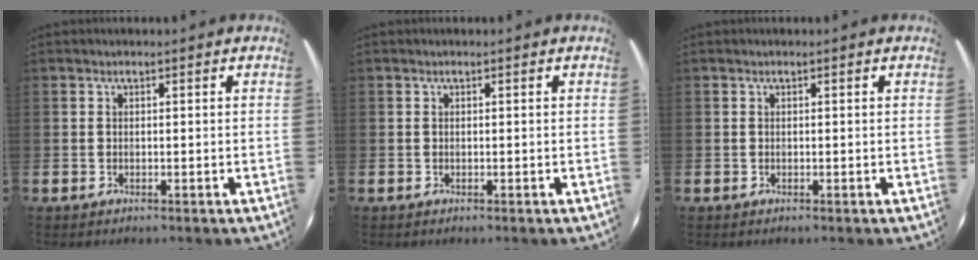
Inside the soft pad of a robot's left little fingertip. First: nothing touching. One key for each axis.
{"total": 0.0}
{"total": 0.0}